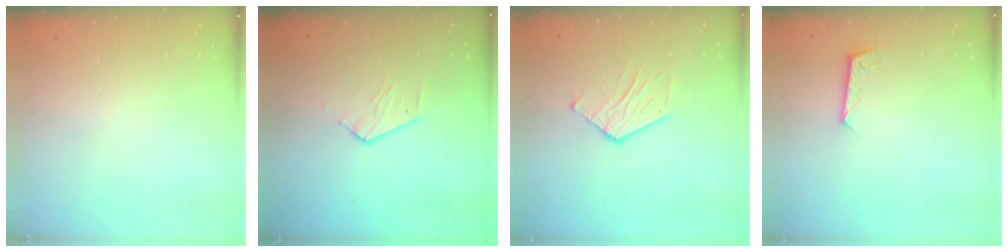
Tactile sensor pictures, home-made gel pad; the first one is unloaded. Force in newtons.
{"total": 3.7, "press": 3.7, "slide": 0.3}
{"total": 9.6, "press": 9.6, "slide": 0.7}
{"total": 6.1, "press": 6.0, "slide": 0.4}